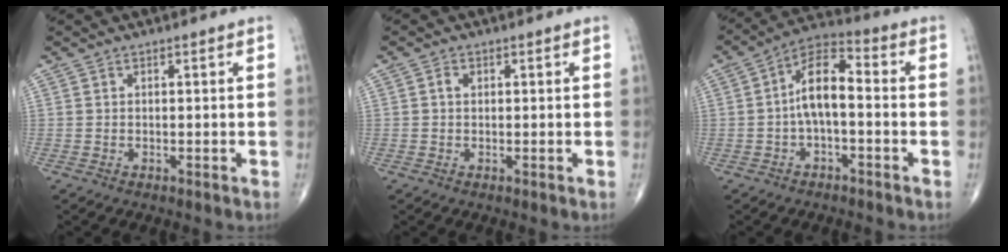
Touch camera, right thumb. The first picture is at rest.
{"total": 1.1, "force": [0.2, 0.9, 0.7], "torque": [-0.010, 0.002, 0.002]}
{"total": 9.3, "force": [-0.7, 4.3, 8.2], "torque": [-0.141, 0.040, -0.024]}